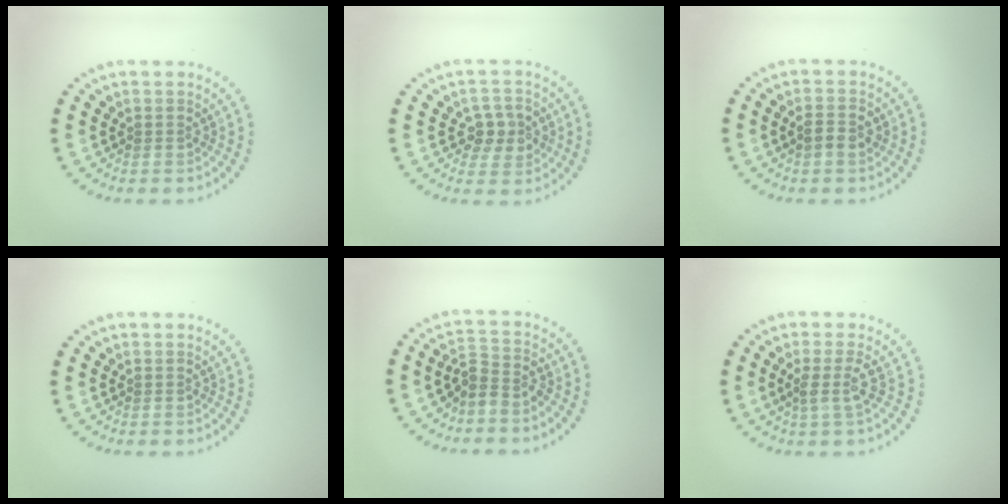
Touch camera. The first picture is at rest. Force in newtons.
{"total": 2.7, "press": 2.7, "slide": 0.6}
{"total": 1.8, "press": 1.8, "slide": 0.2}
{"total": 0.0}
{"total": 2.4, "press": 1.8, "slide": 1.6}
{"total": 2.0, "press": 1.4, "slide": 1.4}